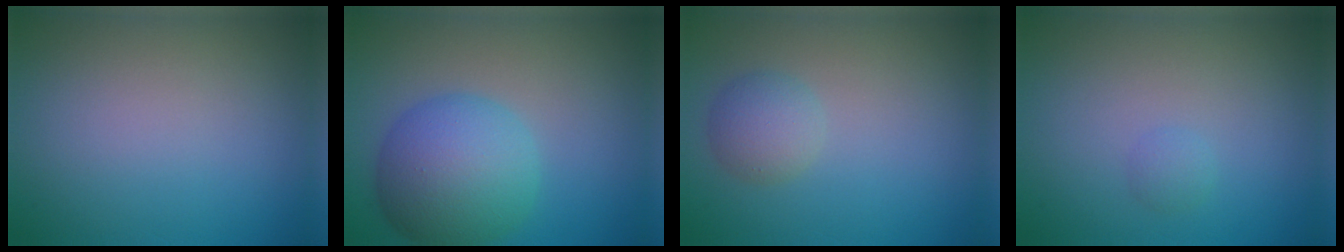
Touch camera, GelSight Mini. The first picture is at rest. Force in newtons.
{"total": 7.9, "press": 7.9, "slide": 0.2}
{"total": 2.2, "press": 2.2, "slide": 0.2}
{"total": 0.8, "press": 0.8, "slide": 0.1}